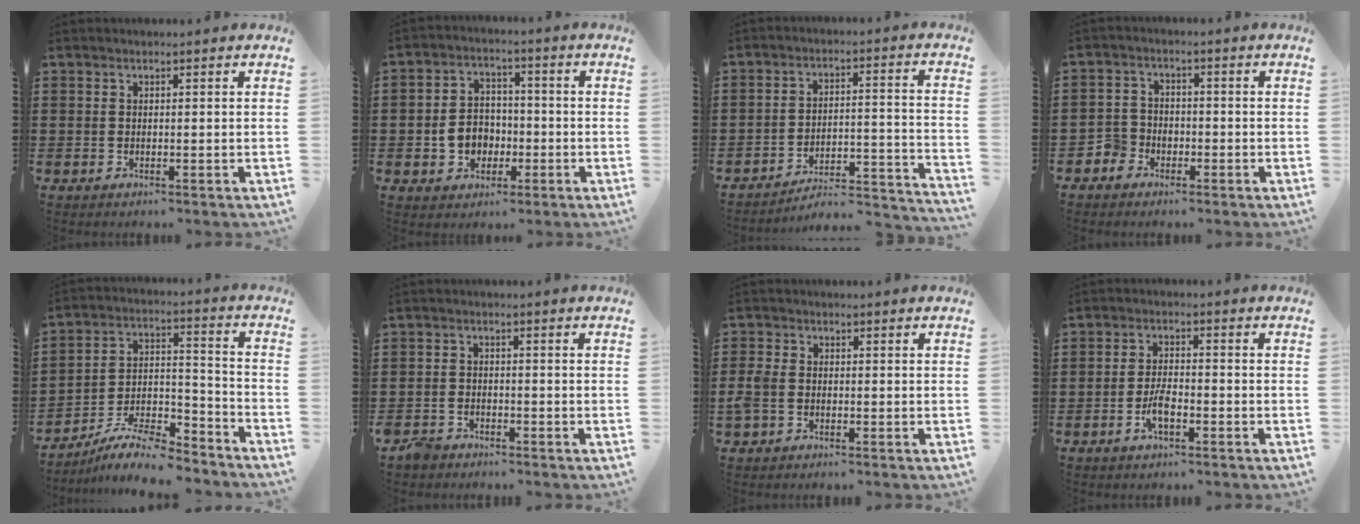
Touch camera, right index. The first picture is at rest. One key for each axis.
{"total": 5.8, "fx": -1.6, "fy": 4.8, "fz": 2.7, "tx": -0.059, "ty": 0.005, "tz": -0.033}
{"total": 3.8, "fx": -3.6, "fy": 0.6, "fz": 1.0, "tx": -0.024, "ty": -0.009, "tz": -0.081}
{"total": 3.2, "fx": -2.0, "fy": 2.5, "fz": 0.5, "tx": -0.028, "ty": 0.005, "tz": -0.045}
{"total": 10.0, "fx": -9.0, "fy": 2.2, "fz": 3.7, "tx": -0.057, "ty": 0.029, "tz": -0.173}
{"total": 2.4, "fx": -2.2, "fy": 0.9, "fz": 0.3, "tx": -0.016, "ty": 0.003, "tz": -0.050}
{"total": 2.9, "fx": -1.1, "fy": 1.9, "fz": 1.9, "tx": -0.065, "ty": -0.008, "tz": -0.030}
{"total": 3.9, "fx": -1.9, "fy": 1.3, "fz": 3.2, "tx": -0.068, "ty": -0.001, "tz": -0.037}